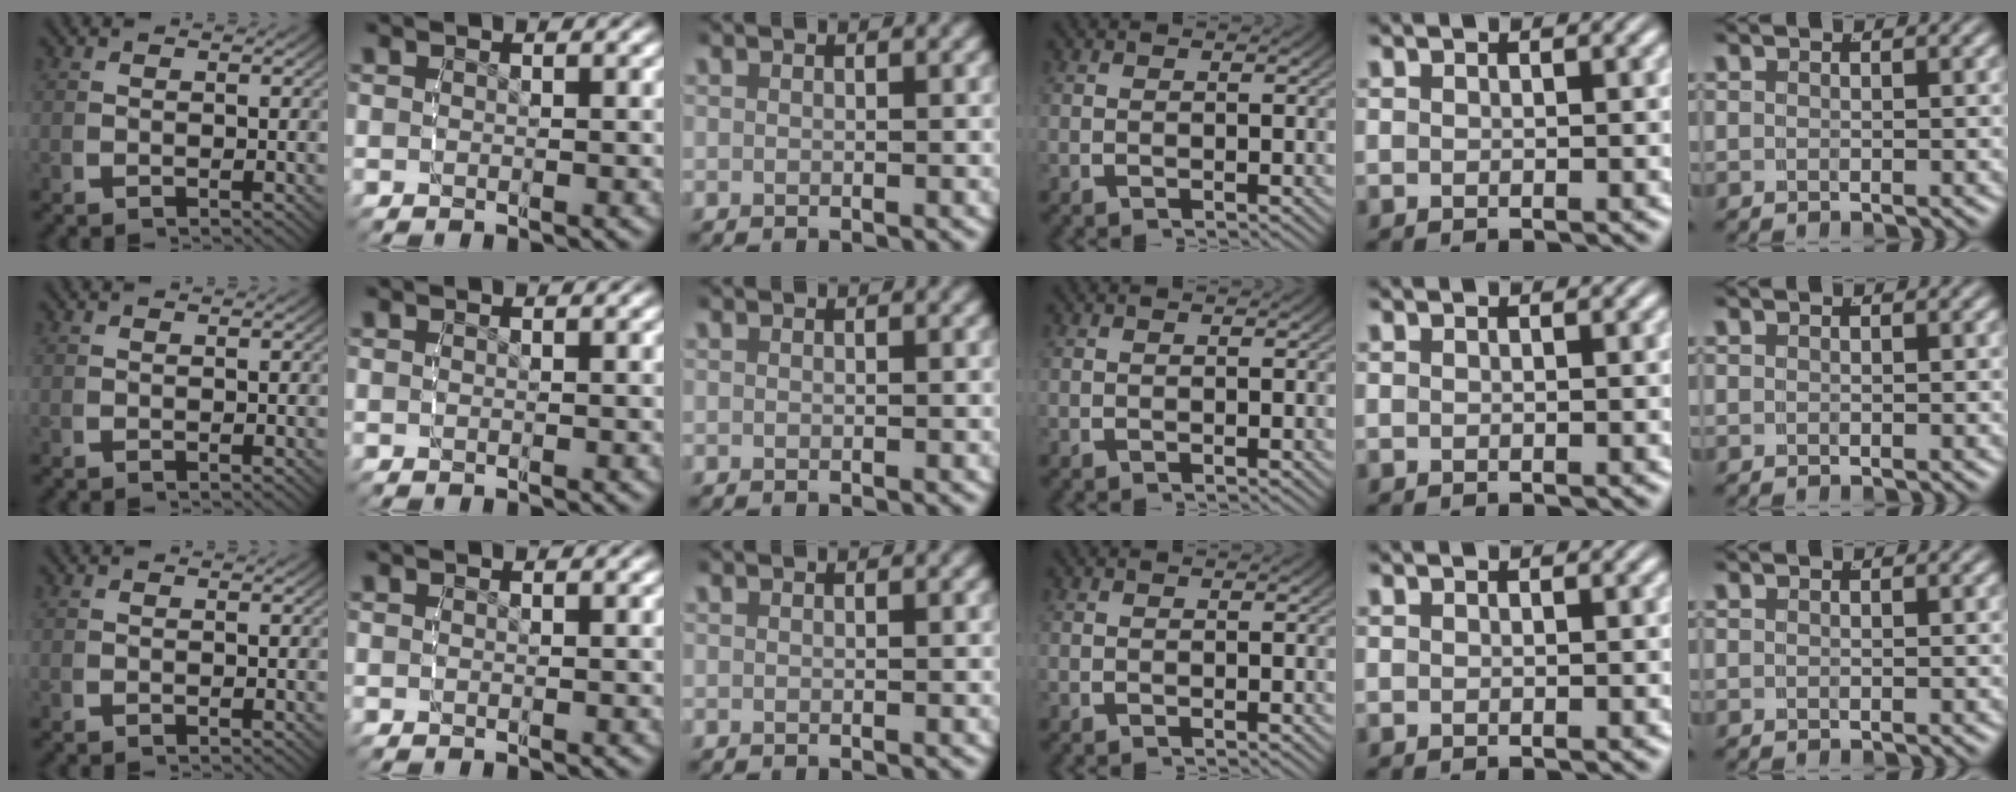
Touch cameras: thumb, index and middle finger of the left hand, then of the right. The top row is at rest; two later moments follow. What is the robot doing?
{"motion": "reach", "object": "jacket"}